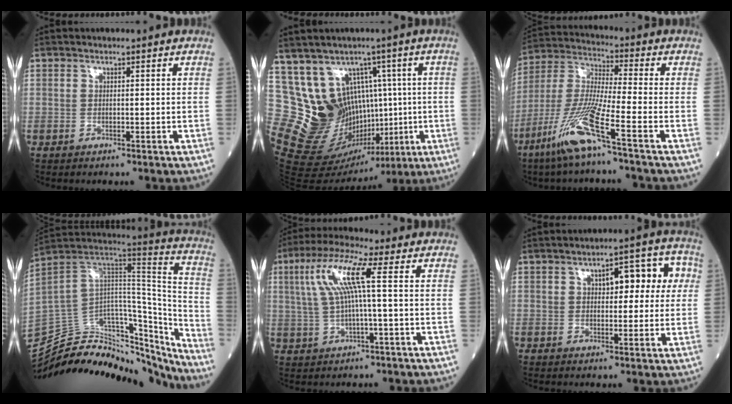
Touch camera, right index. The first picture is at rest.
{"total": 15.9, "force": [2.4, 12.7, 9.3], "torque": [-0.176, 0.051, 0.091]}
{"total": 12.6, "force": [-7.1, -0.8, 10.4], "torque": [-0.226, -0.026, -0.148]}
{"total": 34.2, "force": [-31.0, 9.0, 11.3], "torque": [-0.154, 0.028, -0.444]}
{"total": 8.8, "force": [1.8, 0.0, 8.6], "torque": [-0.182, 0.022, 0.036]}
{"total": 7.9, "force": [2.0, 3.4, 6.8], "torque": [-0.074, 0.032, 0.023]}